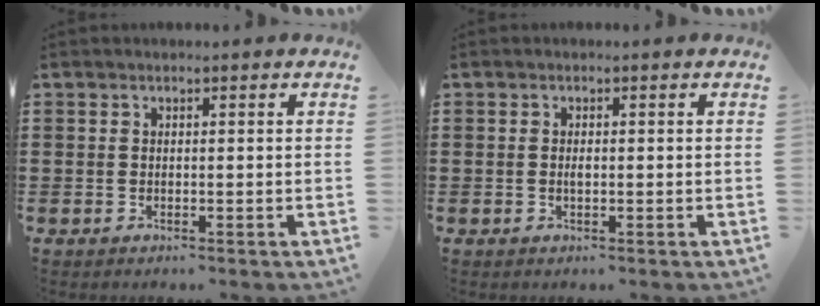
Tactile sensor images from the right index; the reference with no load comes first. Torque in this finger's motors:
{"motor_torque": [2.14, 0.00, 0.11, 0.04]}